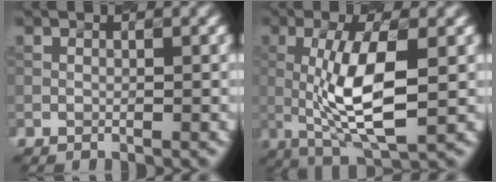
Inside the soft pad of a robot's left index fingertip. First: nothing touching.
{"total": 7.1, "force": [-0.3, 1.9, 6.9], "torque": [-0.129, 0.000, 0.007]}